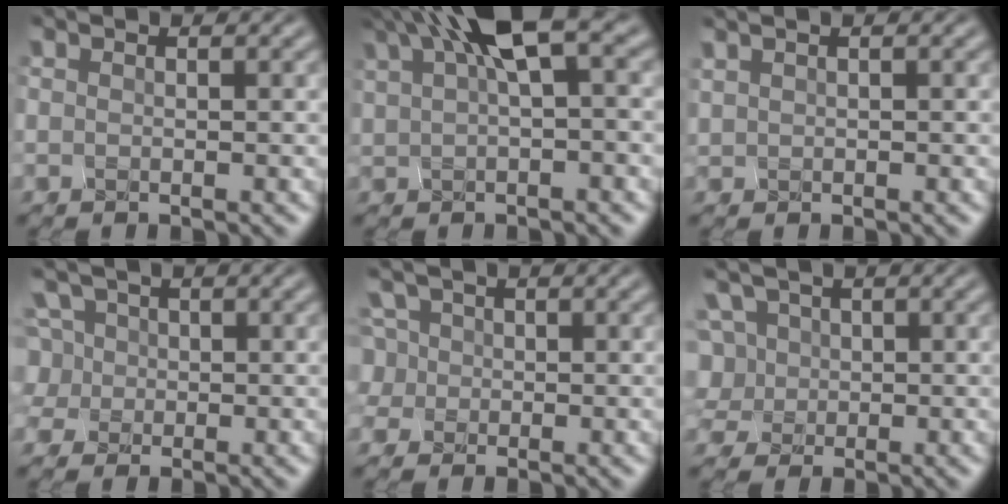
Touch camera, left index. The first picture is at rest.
{"total": 5.6, "force": [2.9, 0.8, 4.7], "torque": [-0.077, 0.020, 0.067]}
{"total": 0.9, "force": [0.9, 0.1, 0.1], "torque": [0.002, 0.003, 0.016]}
{"total": 2.3, "force": [0.3, 2.3, -0.3], "torque": [-0.017, 0.025, 0.009]}
{"total": 1.6, "force": [-0.2, 1.6, -0.5], "torque": [-0.014, 0.014, 0.009]}
{"total": 3.4, "force": [1.3, 3.1, 0.4], "torque": [-0.035, 0.023, 0.034]}